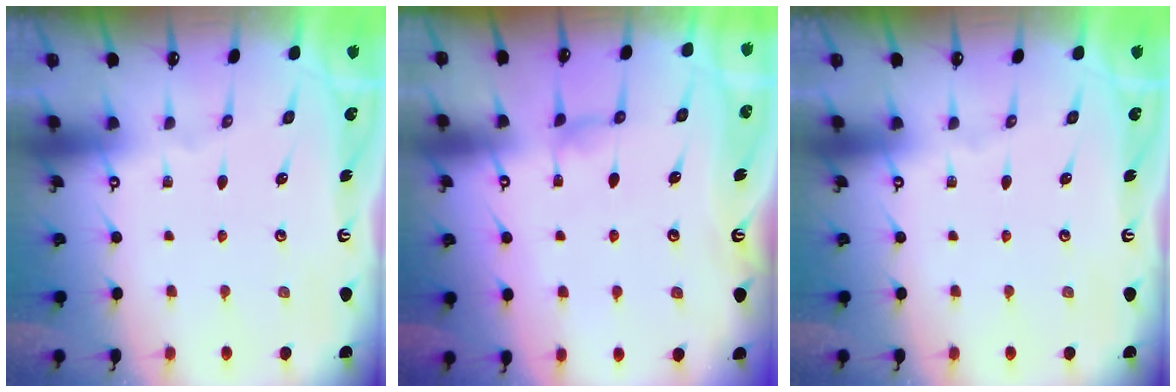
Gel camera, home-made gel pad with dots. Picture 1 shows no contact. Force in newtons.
{"total": 0.0}
{"total": 0.0}